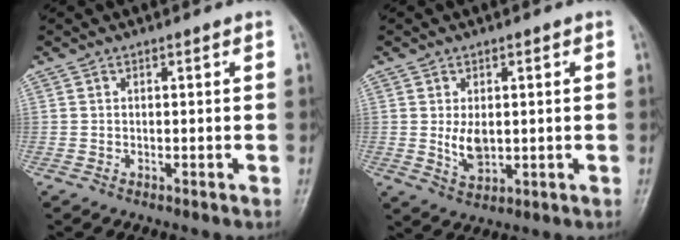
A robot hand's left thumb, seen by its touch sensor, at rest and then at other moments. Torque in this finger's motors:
{"motor_torque": [0.87, 0.87, 0.68, -0.20, 0.02]}